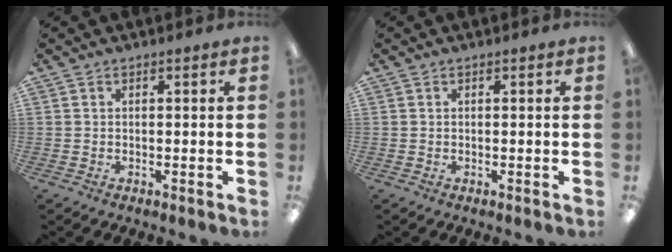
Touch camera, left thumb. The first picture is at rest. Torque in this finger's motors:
{"motor_torque": [0.00, 0.04, -0.06, 0.00, 0.00]}